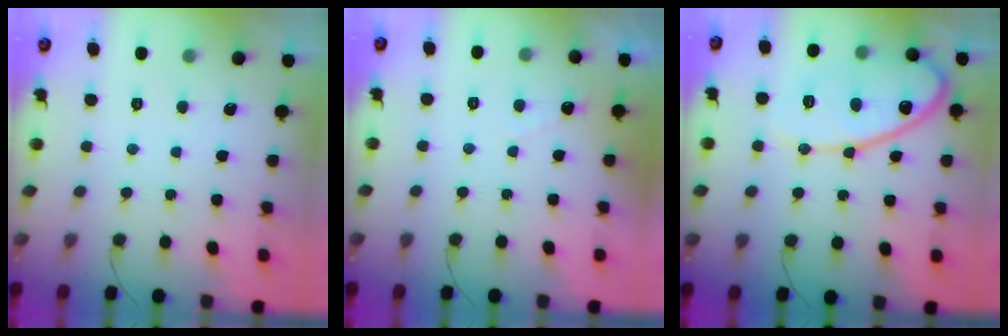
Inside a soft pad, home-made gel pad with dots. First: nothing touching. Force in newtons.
{"total": 2.5, "press": 2.5, "slide": 0.1}
{"total": 13.2, "press": 13.2, "slide": 1.2}